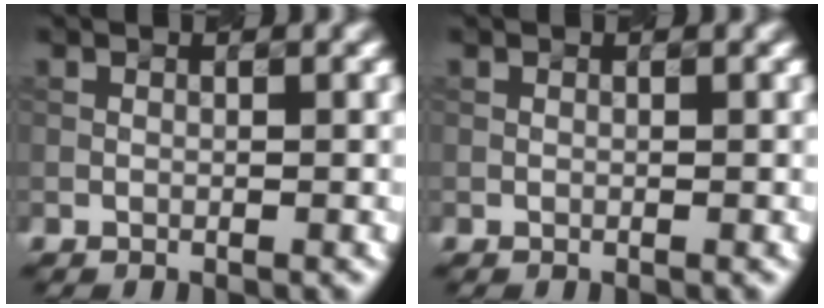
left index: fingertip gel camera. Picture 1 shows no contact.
{"total": 0.0}